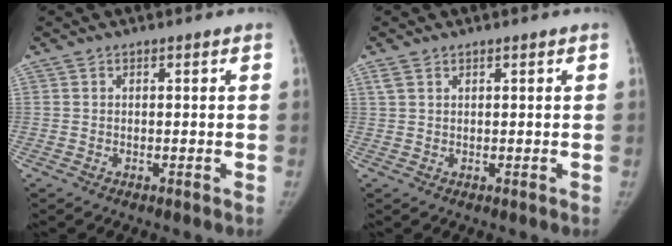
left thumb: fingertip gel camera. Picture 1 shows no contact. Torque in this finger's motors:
{"motor_torque": [0.34, -0.03, 0.49, -0.42, 0.01]}